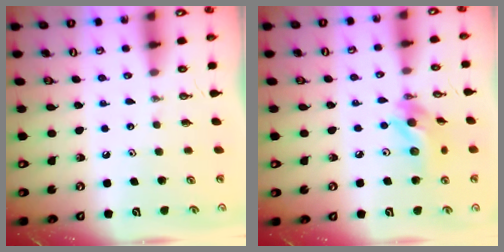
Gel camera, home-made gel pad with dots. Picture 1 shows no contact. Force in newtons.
{"total": 13.3, "press": 12.2, "slide": 5.5}